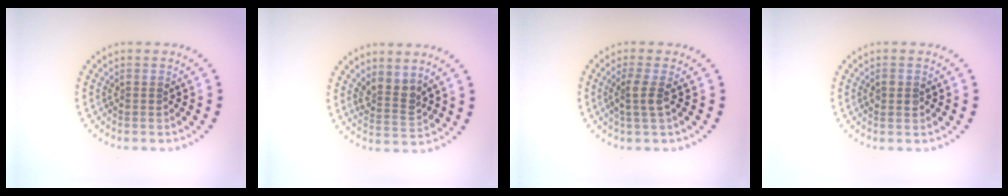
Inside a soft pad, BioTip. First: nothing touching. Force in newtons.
{"total": 2.4, "press": 1.9, "slide": 1.6}
{"total": 1.9, "press": 1.4, "slide": 1.2}
{"total": 1.1, "press": 1.1, "slide": 0.1}